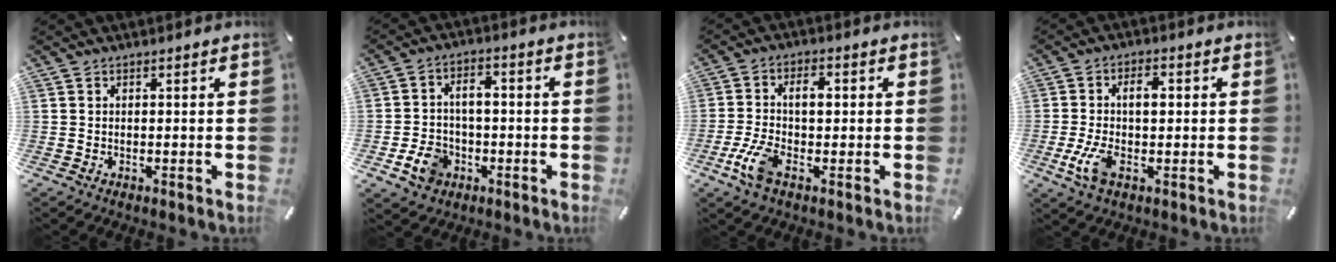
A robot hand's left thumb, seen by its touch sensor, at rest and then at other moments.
{"total": 8.5, "force": [-1.9, 6.9, 4.7], "torque": [-0.094, 0.018, -0.032]}
{"total": 8.2, "force": [-1.3, 4.2, 6.9], "torque": [-0.153, -0.002, -0.032]}
{"total": 8.5, "force": [-0.5, 4.6, 7.1], "torque": [-0.144, -0.004, -0.017]}